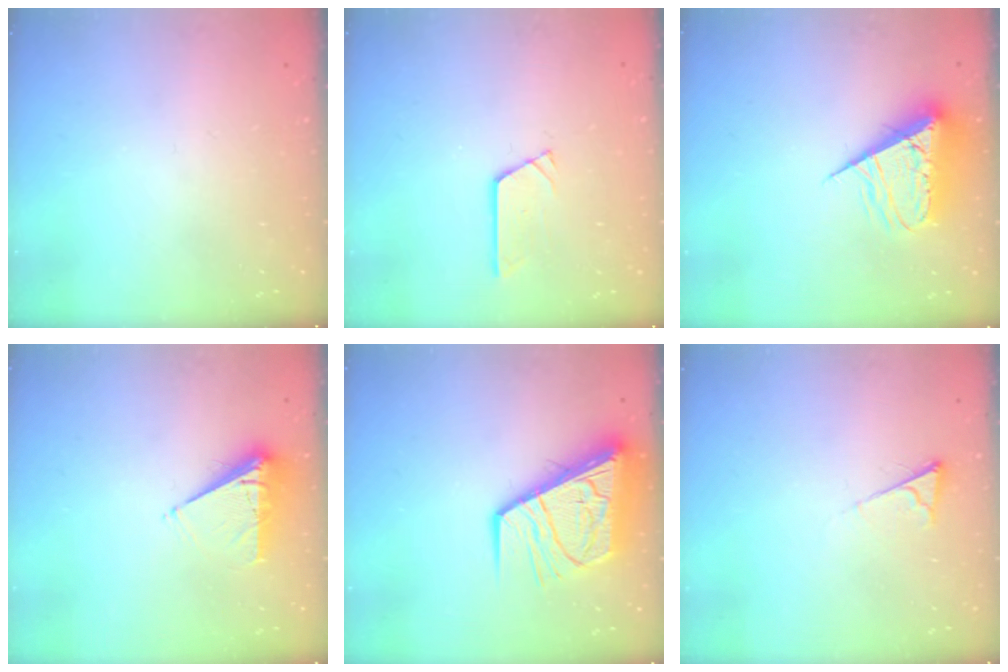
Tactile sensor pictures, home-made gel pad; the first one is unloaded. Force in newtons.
{"total": 3.4, "press": 3.4, "slide": 0.4}
{"total": 9.9, "press": 9.8, "slide": 0.7}
{"total": 8.0, "press": 8.0, "slide": 0.5}
{"total": 14.4, "press": 14.3, "slide": 1.6}
{"total": 4.2, "press": 4.2, "slide": 0.4}